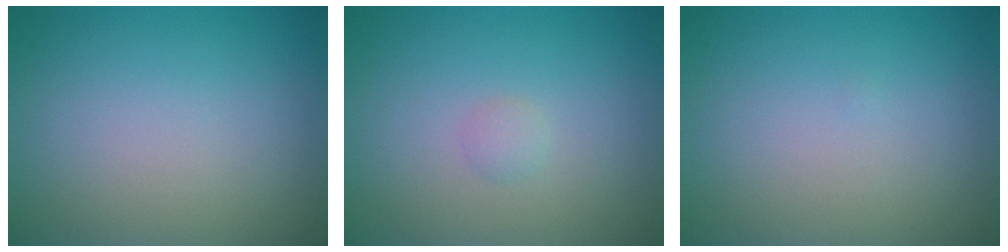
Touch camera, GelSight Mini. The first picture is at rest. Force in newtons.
{"total": 0.7, "press": 0.7, "slide": 0.0}
{"total": 0.0}